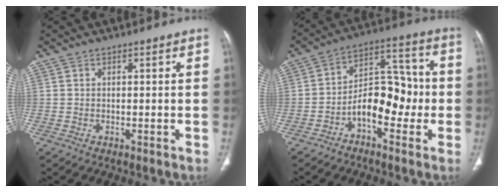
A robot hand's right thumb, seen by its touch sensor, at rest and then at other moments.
{"total": 11.5, "force": [-3.5, 6.7, 8.6], "torque": [-0.106, 0.052, -0.065]}